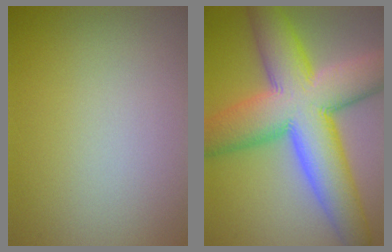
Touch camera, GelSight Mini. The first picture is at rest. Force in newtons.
{"total": 13.5, "press": 13.5, "slide": 0.3}